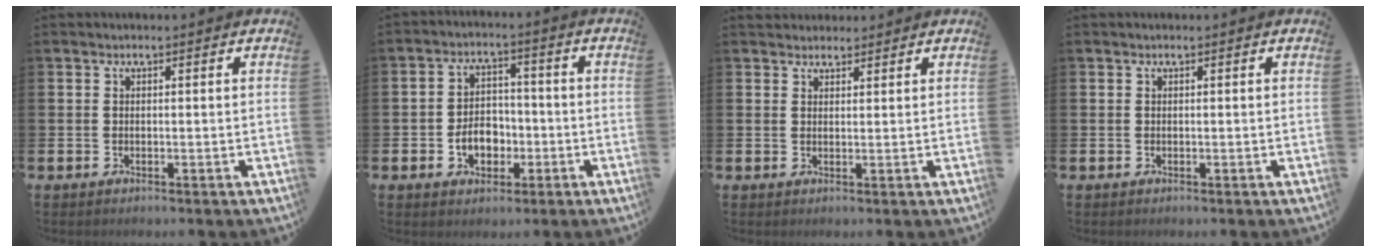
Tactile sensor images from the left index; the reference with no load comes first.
{"total": 4.9, "force": [-1.8, 3.6, 2.9], "torque": [-0.039, 0.003, -0.040]}
{"total": 2.1, "force": [2.0, 0.7, -0.3], "torque": [0.010, -0.008, 0.036]}
{"total": 0.0}